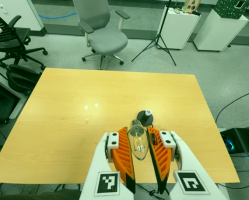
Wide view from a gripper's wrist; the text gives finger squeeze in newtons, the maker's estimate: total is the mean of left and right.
{"total": 13.2, "left": 14.4, "right": 12.0}